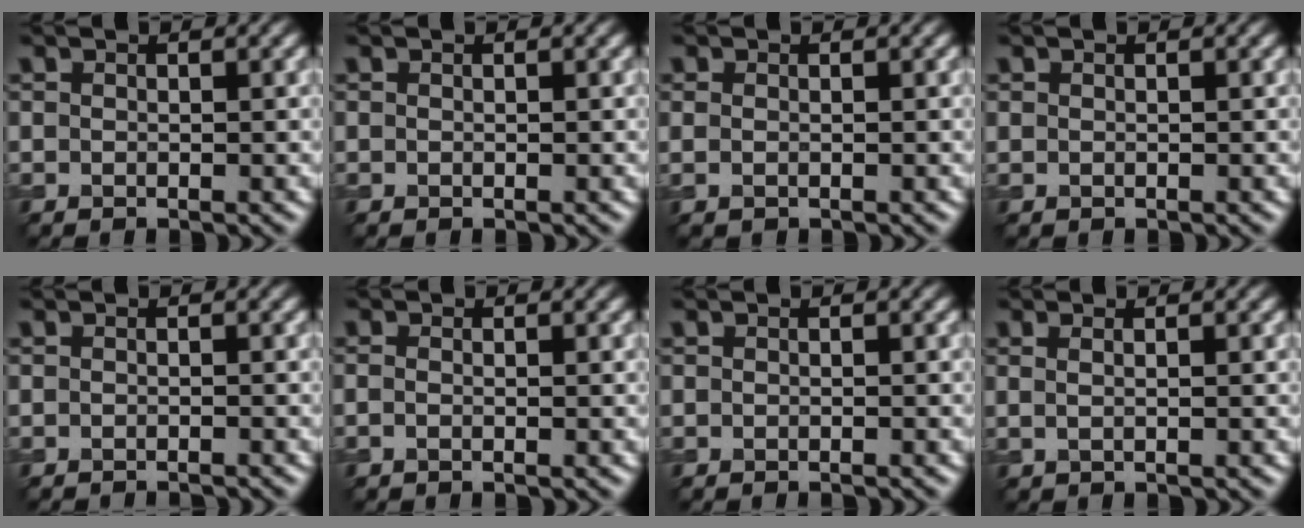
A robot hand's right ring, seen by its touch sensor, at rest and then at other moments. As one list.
[{"total": 0.0}, {"total": 0.8, "force": [0.0, 0.4, 0.7], "torque": [-0.015, -0.004, 0.001]}, {"total": 0.0}, {"total": 1.2, "force": [-1.1, 0.2, 0.4], "torque": [0.005, -0.004, -0.017]}, {"total": 0.6, "force": [-0.2, 0.3, 0.5], "torque": [-0.013, -0.006, -0.006]}, {"total": 0.5, "force": [-0.4, 0.1, 0.2], "torque": [0.001, 0.000, -0.007]}, {"total": 1.3, "force": [0.4, 0.6, 1.1], "torque": [-0.018, -0.006, 0.001]}]